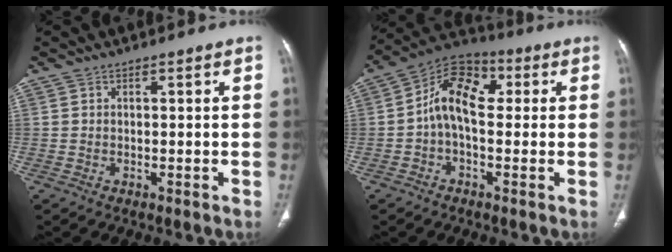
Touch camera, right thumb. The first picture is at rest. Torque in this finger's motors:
{"motor_torque": [1.26, 1.26, 0.01, 0.00, 0.14]}